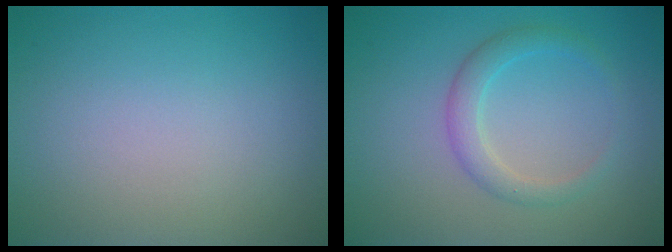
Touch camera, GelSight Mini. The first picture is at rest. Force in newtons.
{"total": 2.4, "press": 2.3, "slide": 0.2}